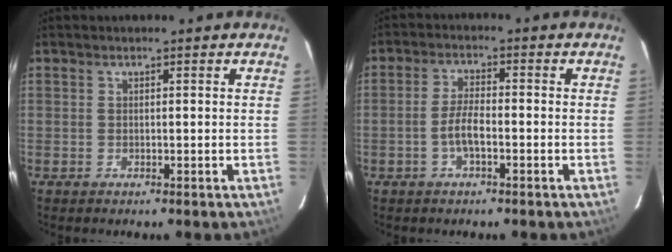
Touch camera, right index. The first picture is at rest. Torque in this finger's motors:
{"motor_torque": [1.15, -0.41, 0.59, 0.14]}